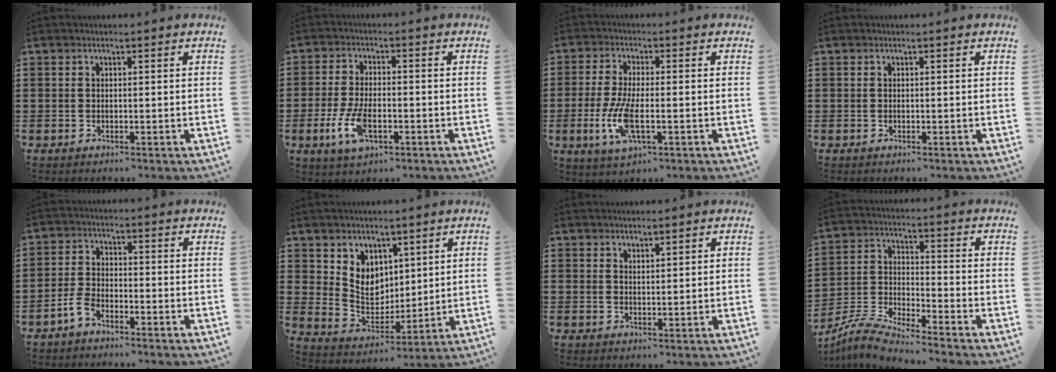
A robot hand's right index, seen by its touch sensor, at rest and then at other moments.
{"total": 6.8, "force": [-2.4, 3.1, 5.6], "torque": [-0.131, -0.009, -0.048]}
{"total": 7.2, "force": [-2.1, 2.4, 6.4], "torque": [-0.147, -0.015, -0.041]}
{"total": 0.0}
{"total": 3.4, "force": [-2.5, 1.4, 1.9], "torque": [-0.055, -0.001, -0.055]}
{"total": 6.8, "force": [3.7, 5.4, 1.8], "torque": [-0.056, -0.010, 0.073]}
{"total": 1.5, "force": [1.4, 0.2, 0.2], "torque": [-0.004, 0.002, 0.027]}
{"total": 6.1, "force": [-6.0, 0.0, 1.4], "torque": [-0.048, -0.006, -0.122]}